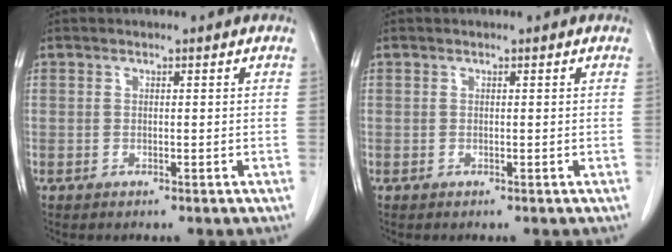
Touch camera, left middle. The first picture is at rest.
{"total": 0.0}